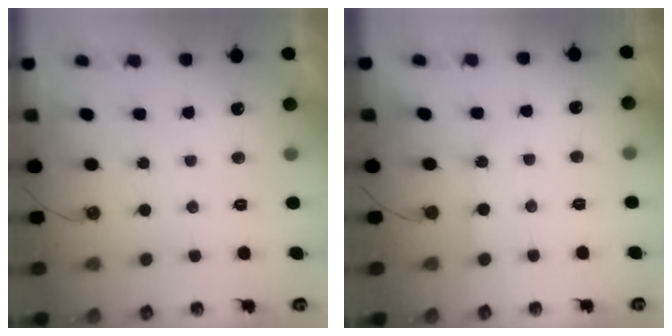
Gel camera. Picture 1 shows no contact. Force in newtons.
{"total": 2.9, "press": 2.9, "slide": 0.4}